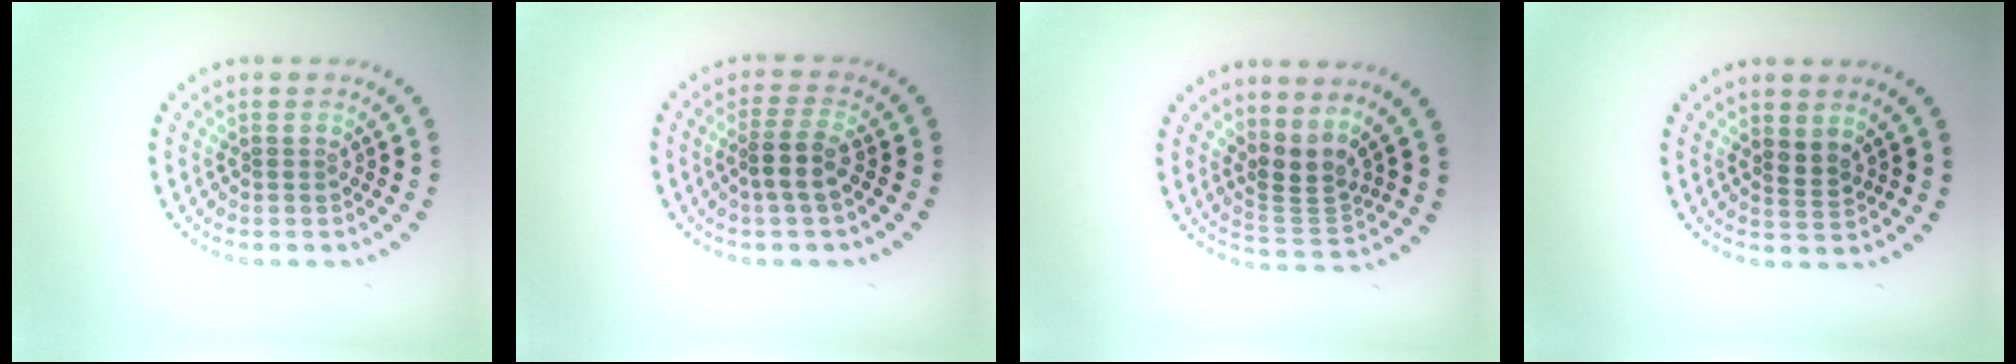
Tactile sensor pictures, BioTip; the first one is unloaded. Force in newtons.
{"total": 2.5, "press": 2.0, "slide": 1.4}
{"total": 2.8, "press": 2.0, "slide": 2.0}
{"total": 1.5, "press": 1.1, "slide": 0.9}